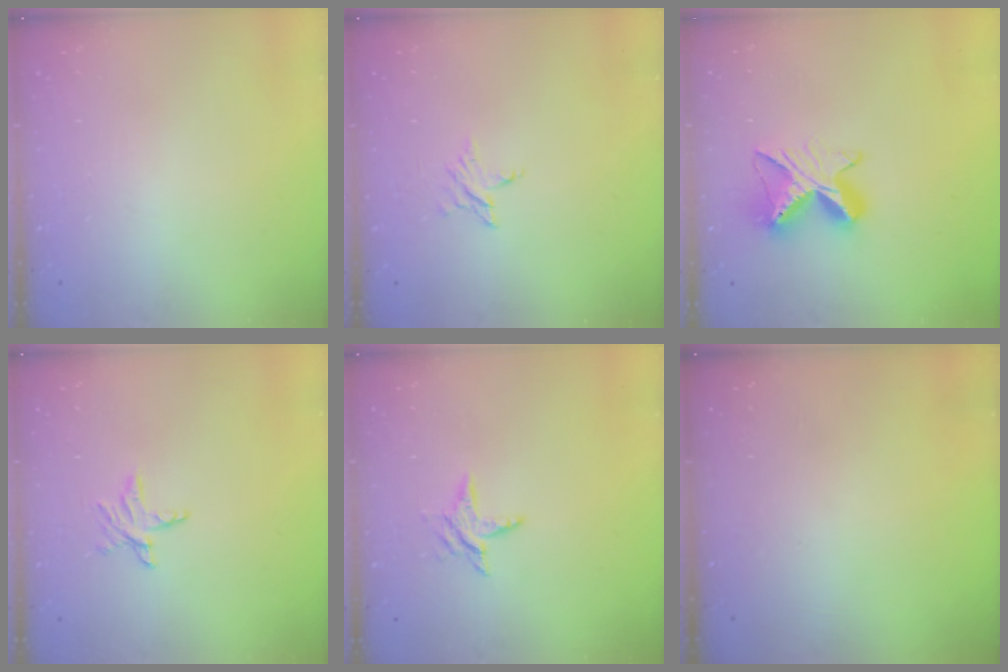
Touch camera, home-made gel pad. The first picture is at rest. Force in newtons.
{"total": 2.7, "press": 2.7, "slide": 0.2}
{"total": 10.3, "press": 10.3, "slide": 1.1}
{"total": 4.8, "press": 4.7, "slide": 0.4}
{"total": 5.6, "press": 5.6, "slide": 0.4}
{"total": 0.0}